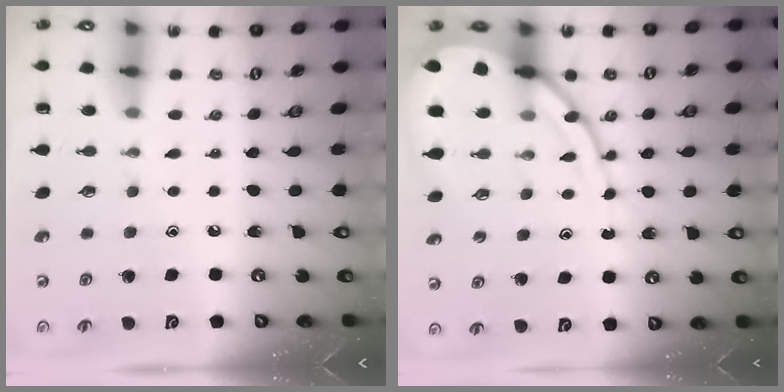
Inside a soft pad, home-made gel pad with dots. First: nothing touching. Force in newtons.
{"total": 12.5, "press": 12.5, "slide": 1.1}